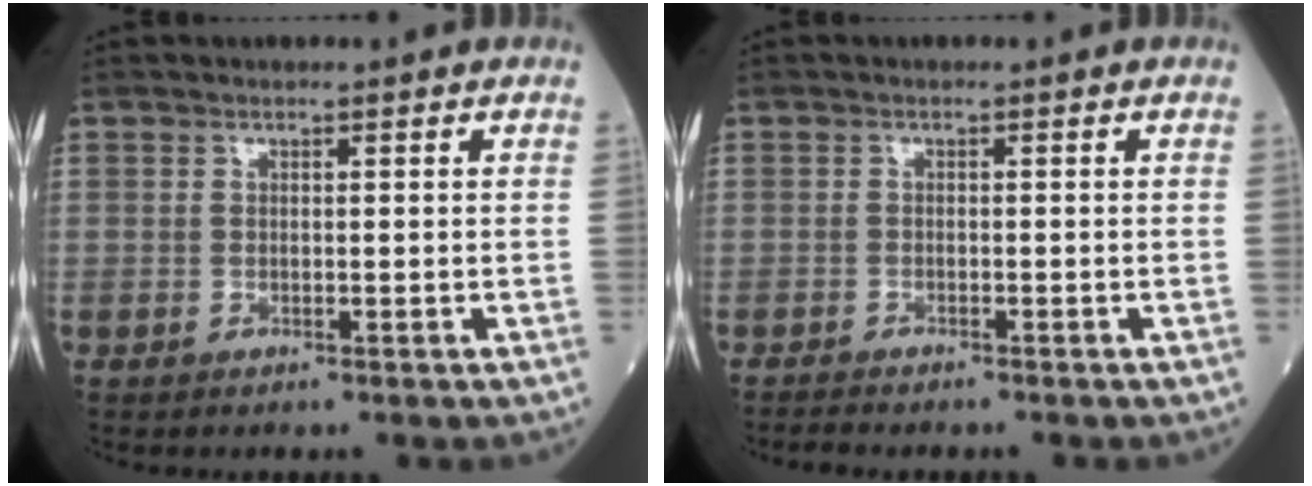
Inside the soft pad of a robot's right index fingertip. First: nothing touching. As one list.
[{"total": 2.4, "force": [-2.2, 0.2, 0.8], "torque": [-0.017, -0.005, -0.034]}]